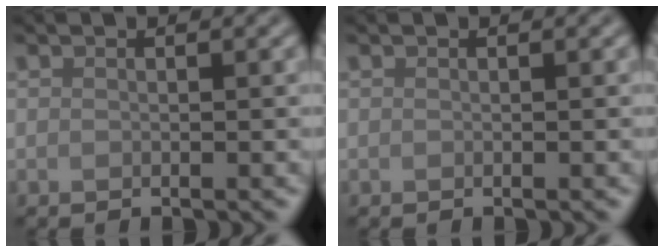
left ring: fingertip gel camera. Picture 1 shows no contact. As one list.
[{"total": 0.0}]